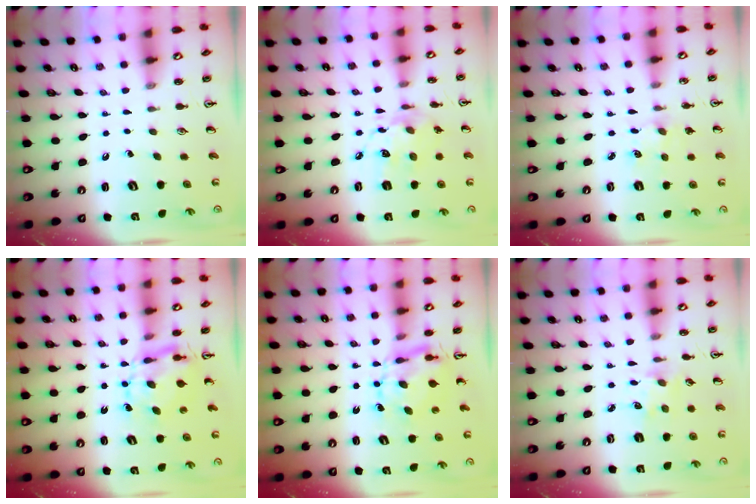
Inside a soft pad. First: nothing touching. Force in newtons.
{"total": 11.2, "press": 11.2, "slide": 0.7}
{"total": 3.1, "press": 3.1, "slide": 0.4}
{"total": 6.7, "press": 6.6, "slide": 0.7}
{"total": 6.7, "press": 6.6, "slide": 0.7}
{"total": 1.1, "press": 1.1, "slide": 0.1}